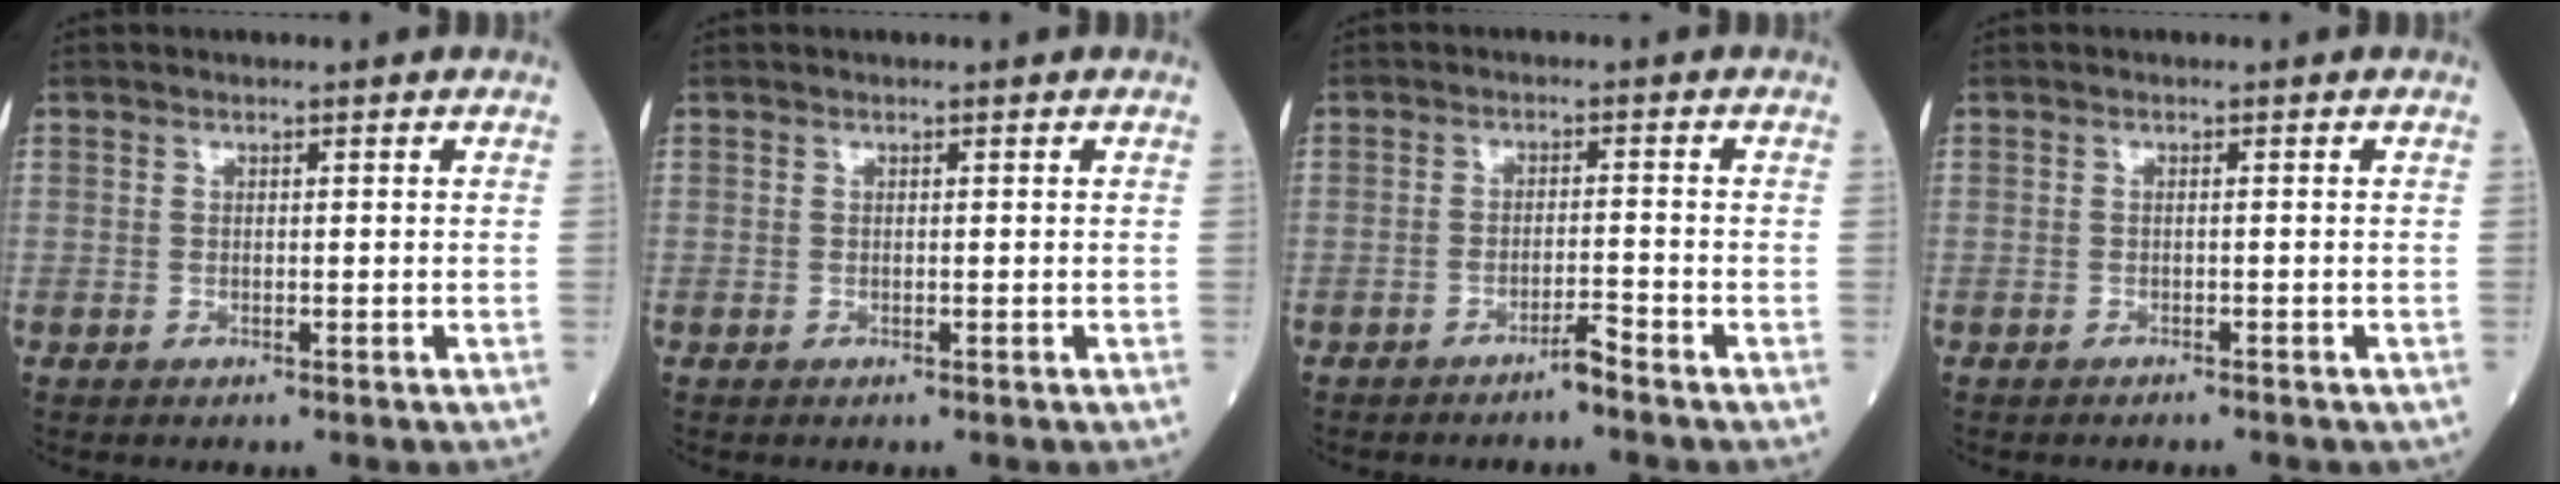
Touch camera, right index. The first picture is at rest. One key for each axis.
{"total": 0.0}
{"total": 2.2, "fx": -1.9, "fy": -0.2, "fz": 1.1, "tx": -0.017, "ty": 0.001, "tz": -0.035}
{"total": 2.6, "fx": -2.3, "fy": 0.7, "fz": 0.9, "tx": -0.018, "ty": -0.005, "tz": -0.023}